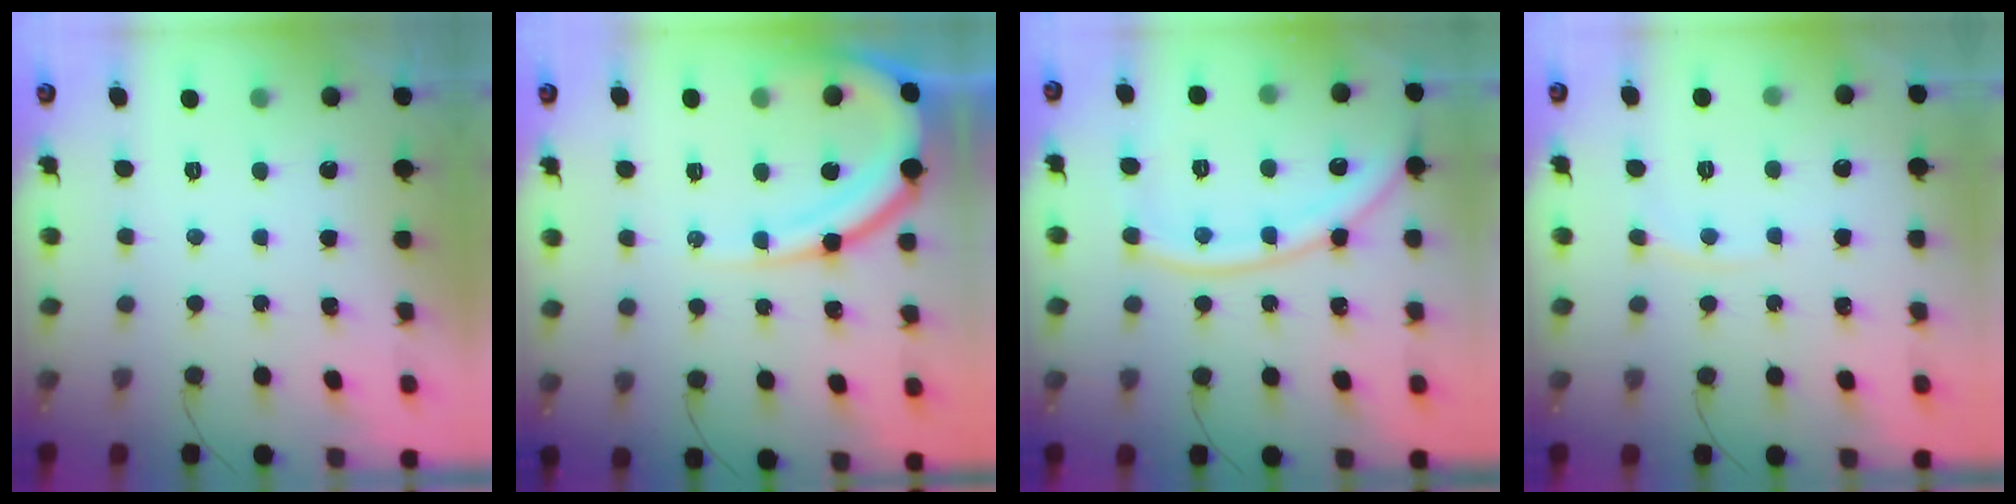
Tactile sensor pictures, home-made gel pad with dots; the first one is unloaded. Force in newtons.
{"total": 14.9, "press": 14.8, "slide": 1.5}
{"total": 12.8, "press": 12.7, "slide": 1.4}
{"total": 3.7, "press": 3.7, "slide": 0.3}